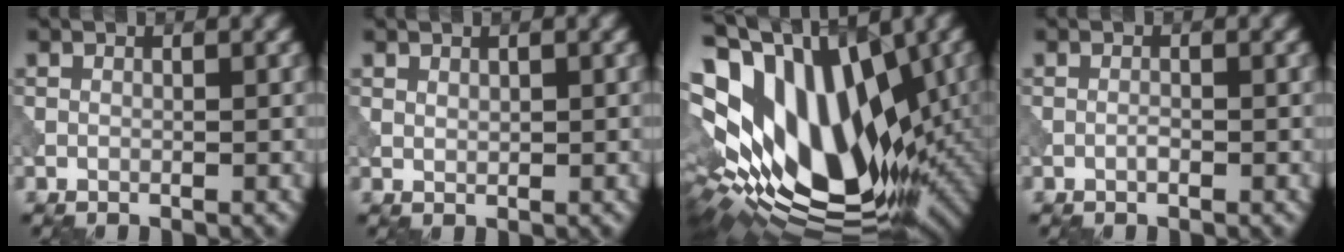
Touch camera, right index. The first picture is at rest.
{"total": 0.7, "force": [0.5, 0.4, 0.3], "torque": [-0.008, -0.001, 0.012]}
{"total": 20.1, "force": [2.6, 11.0, 16.6], "torque": [-0.264, -0.038, 0.079]}
{"total": 0.6, "force": [-0.3, 0.2, 0.5], "torque": [-0.011, 0.001, -0.007]}